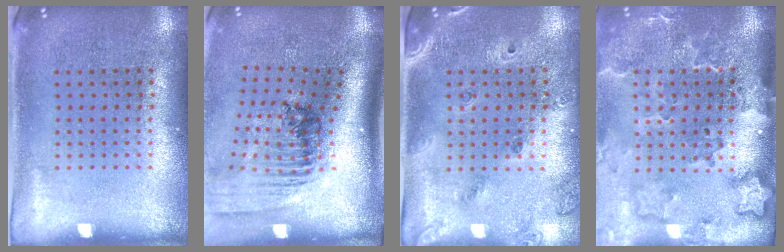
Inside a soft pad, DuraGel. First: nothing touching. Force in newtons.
{"total": 2.0, "press": 1.4, "slide": 1.4}
{"total": 1.4, "press": 1.3, "slide": 0.6}
{"total": 3.0, "press": 2.3, "slide": 1.9}